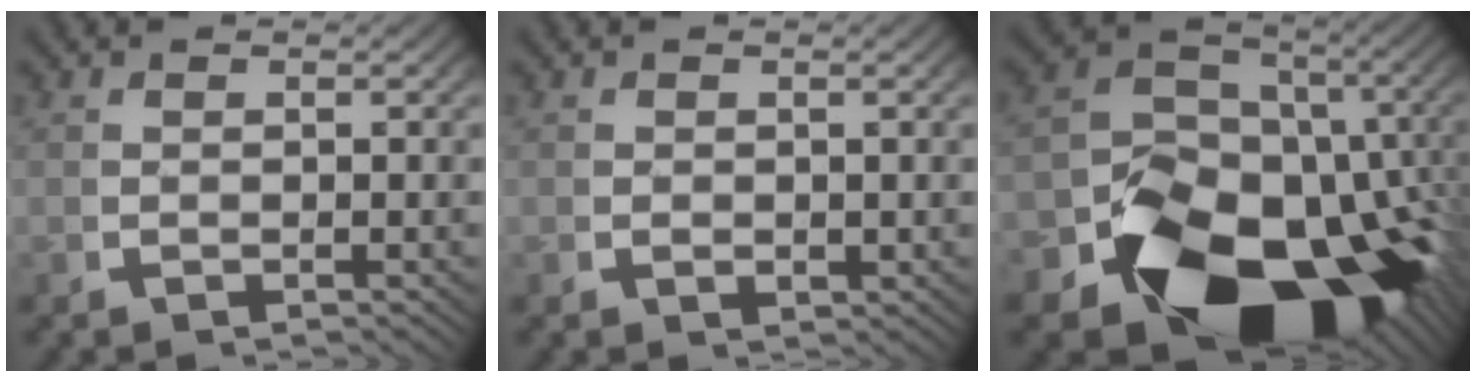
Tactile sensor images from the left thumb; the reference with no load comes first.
{"total": 1.0, "force": [0.1, 0.8, 0.6], "torque": [-0.013, -0.009, 0.008]}
{"total": 26.1, "force": [-8.7, 16.1, 18.6], "torque": [-0.302, -0.094, -0.104]}